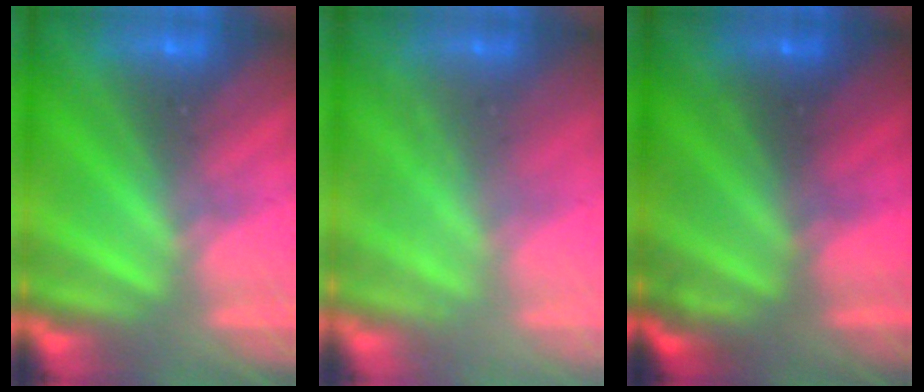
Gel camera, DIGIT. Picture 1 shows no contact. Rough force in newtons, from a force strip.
{"total": 2.2}
{"total": 1.4}